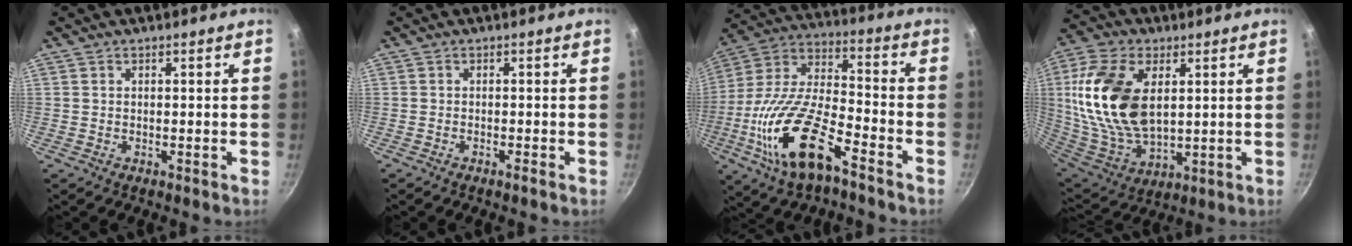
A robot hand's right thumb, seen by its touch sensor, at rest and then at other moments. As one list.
[{"total": 0.6, "force": [-0.5, 0.0, 0.4], "torque": [-0.017, 0.004, -0.010]}, {"total": 20.6, "force": [-9.4, 8.1, 16.4], "torque": [-0.306, 0.045, -0.193]}, {"total": 21.0, "force": [4.4, 12.4, 16.5], "torque": [-0.319, -0.019, 0.093]}]